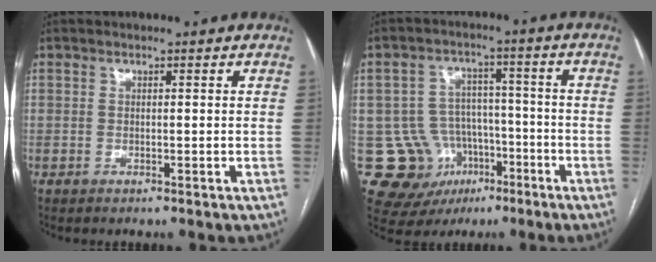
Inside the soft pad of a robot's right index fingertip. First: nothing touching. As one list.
[{"total": 12.2, "force": [-4.6, 11.0, 2.7], "torque": [-0.049, 0.052, -0.054]}]